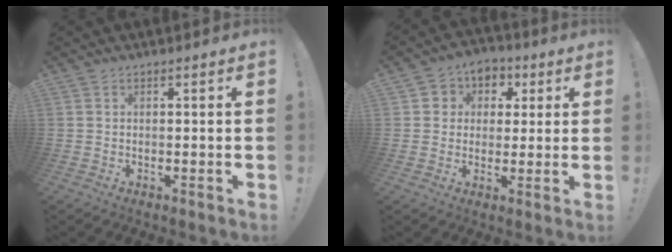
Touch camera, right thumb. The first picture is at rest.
{"total": 6.7, "force": [0.3, 6.5, 1.7], "torque": [-0.018, 0.003, 0.008]}